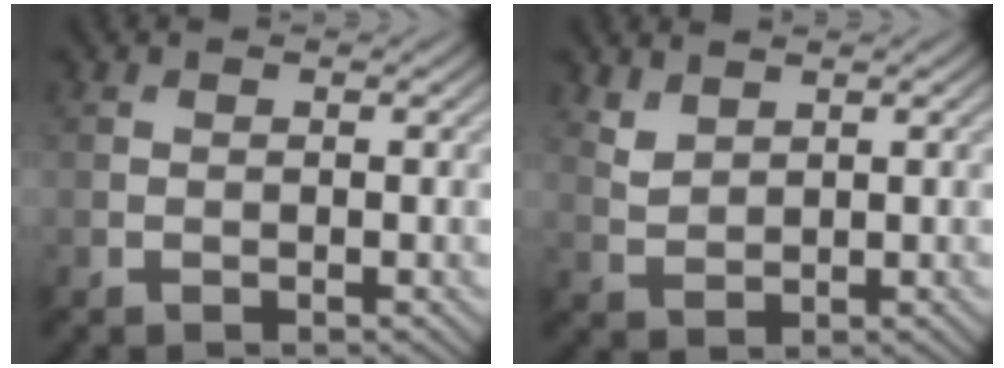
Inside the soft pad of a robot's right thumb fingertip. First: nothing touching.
{"total": 2.3, "force": [1.9, 1.0, 1.0], "torque": [-0.029, -0.002, 0.047]}